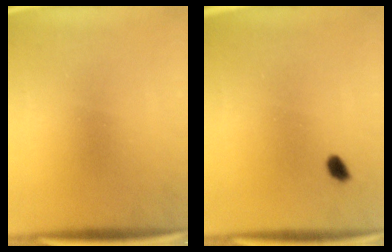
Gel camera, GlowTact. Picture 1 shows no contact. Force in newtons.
{"total": 1.5}